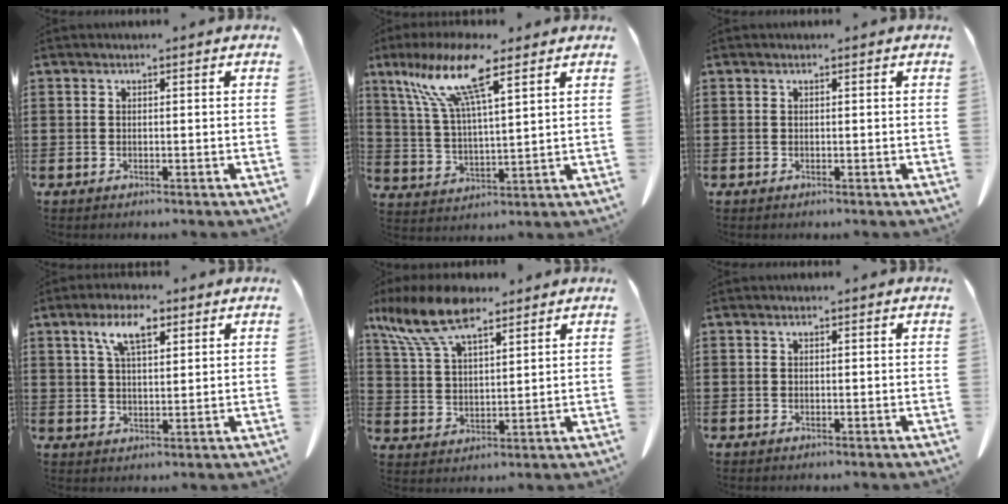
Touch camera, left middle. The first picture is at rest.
{"total": 12.5, "force": [8.2, 2.2, 9.1], "torque": [-0.211, -0.020, 0.137]}
{"total": 0.0}
{"total": 6.7, "force": [3.6, 2.4, 5.1], "torque": [-0.101, 0.008, 0.060]}
{"total": 11.2, "force": [7.7, 4.4, 6.9], "torque": [-0.165, -0.014, 0.139]}
{"total": 0.0}